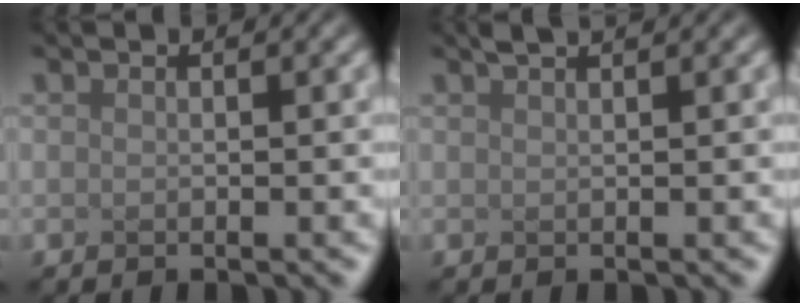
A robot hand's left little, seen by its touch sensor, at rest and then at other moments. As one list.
[{"total": 2.1, "force": [1.6, 0.5, 1.2], "torque": [-0.007, 0.012, 0.003]}]